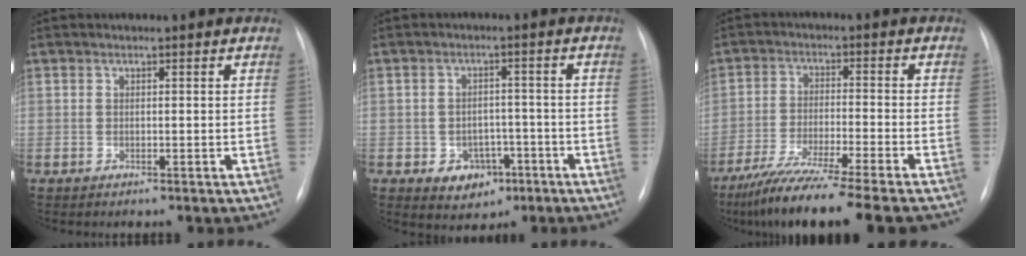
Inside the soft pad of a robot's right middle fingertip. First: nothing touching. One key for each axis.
{"total": 5.9, "fx": -2.6, "fy": 4.5, "fz": 2.6, "tx": -0.036, "ty": 0.011, "tz": -0.027}
{"total": 15.5, "fx": -12.6, "fy": -0.5, "fz": 9.0, "tx": -0.156, "ty": -0.046, "tz": -0.204}